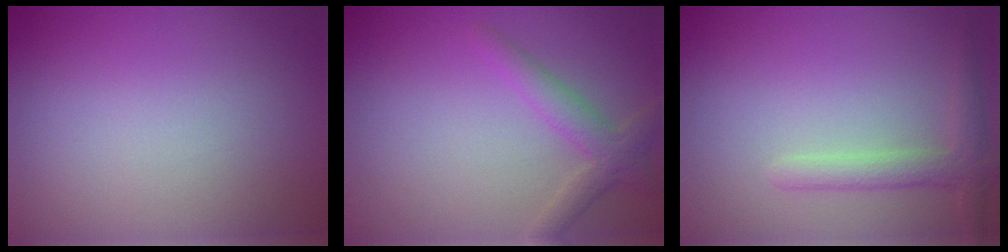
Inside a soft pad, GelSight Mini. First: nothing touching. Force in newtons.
{"total": 2.5, "press": 2.5, "slide": 0.1}
{"total": 2.3, "press": 2.3, "slide": 0.2}